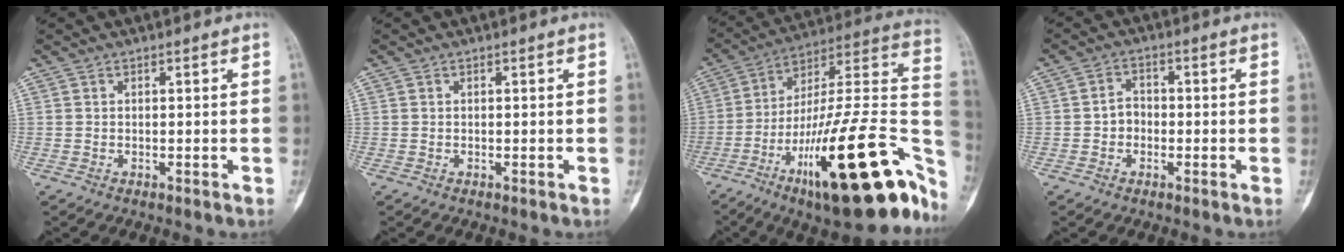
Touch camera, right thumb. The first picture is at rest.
{"total": 0.0}
{"total": 37.2, "force": [-16.4, 11.3, 31.4], "torque": [-0.409, 0.071, -0.257]}
{"total": 3.5, "force": [-0.8, 2.9, 1.7], "torque": [-0.012, 0.016, -0.021]}